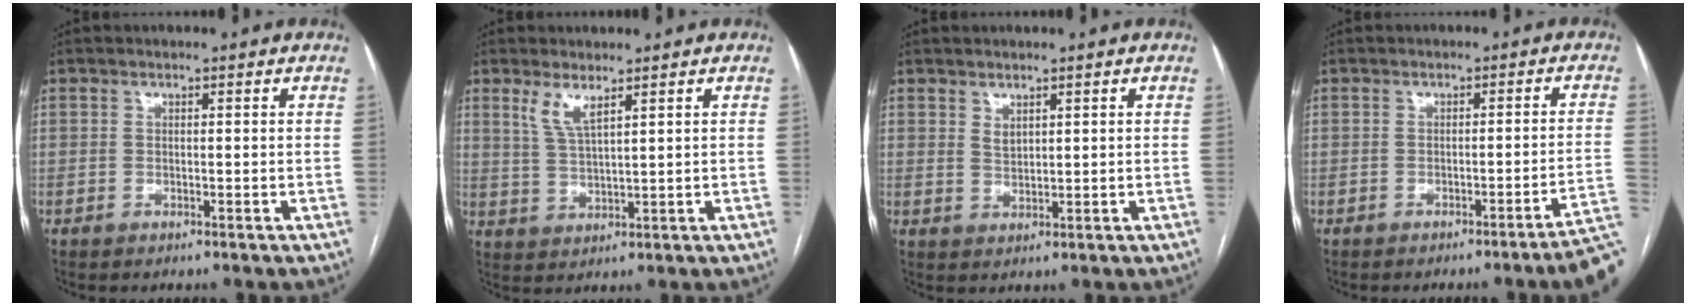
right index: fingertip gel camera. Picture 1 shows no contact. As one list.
[{"total": 4.1, "force": [2.6, 0.5, 3.1], "torque": [-0.068, -0.005, 0.059]}, {"total": 1.7, "force": [1.2, 0.8, 0.9], "torque": [-0.015, -0.004, 0.030]}, {"total": 6.8, "force": [-5.0, -1.3, 4.4], "torque": [-0.022, 0.008, -0.062]}]